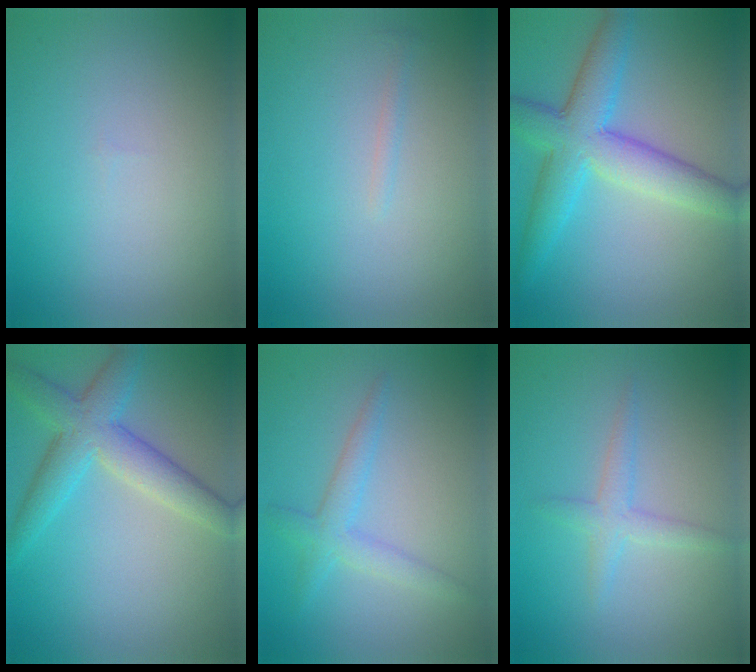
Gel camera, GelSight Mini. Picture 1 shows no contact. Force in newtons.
{"total": 0.6, "press": 0.6, "slide": 0.0}
{"total": 6.9, "press": 6.9, "slide": 0.1}
{"total": 5.3, "press": 5.3, "slide": 0.2}
{"total": 2.5, "press": 2.5, "slide": 0.1}
{"total": 1.9, "press": 1.9, "slide": 0.1}